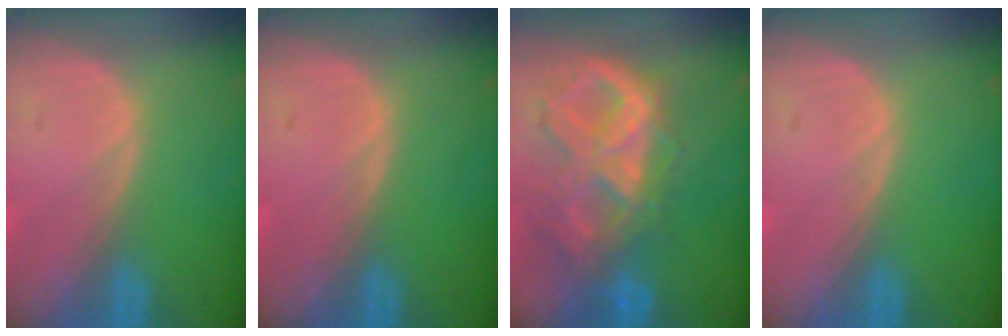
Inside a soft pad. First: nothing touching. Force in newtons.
{"total": 0.0}
{"total": 10.5, "press": 8.8, "slide": 5.8}
{"total": 0.0}